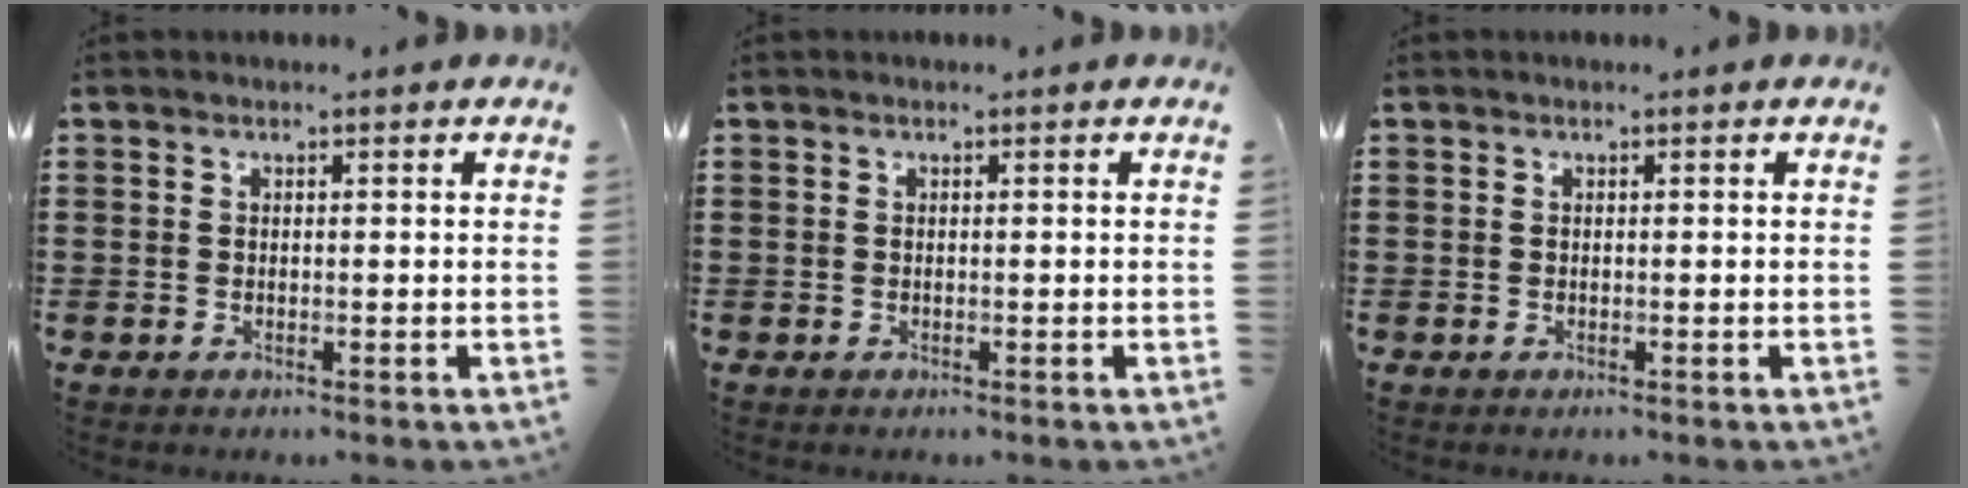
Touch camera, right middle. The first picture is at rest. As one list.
[{"total": 0.0}, {"total": 0.0}]